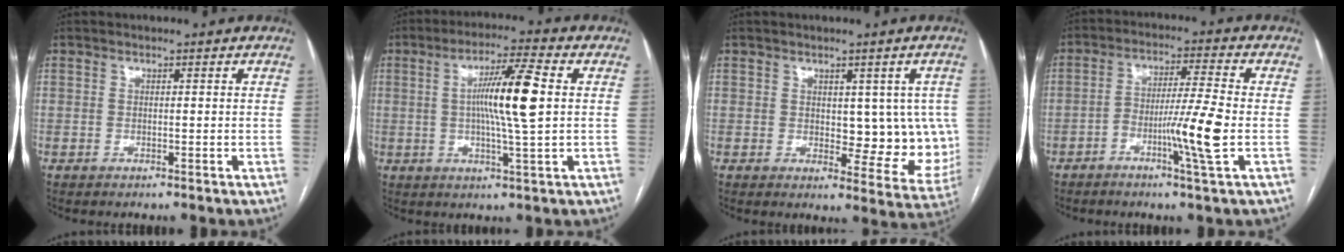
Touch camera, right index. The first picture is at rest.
{"total": 10.2, "force": [1.1, -0.2, 10.1], "torque": [-0.180, 0.003, 0.016]}
{"total": 9.1, "force": [1.1, 4.9, 7.5], "torque": [-0.066, 0.000, 0.023]}
{"total": 8.5, "force": [-2.7, -0.6, 8.0], "torque": [-0.145, -0.002, -0.047]}